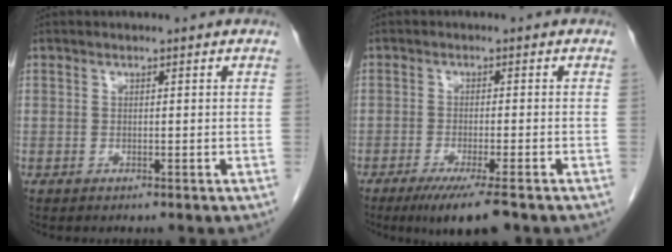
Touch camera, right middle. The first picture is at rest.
{"total": 7.2, "force": [-5.2, 0.3, 5.1], "torque": [-0.075, -0.017, -0.080]}